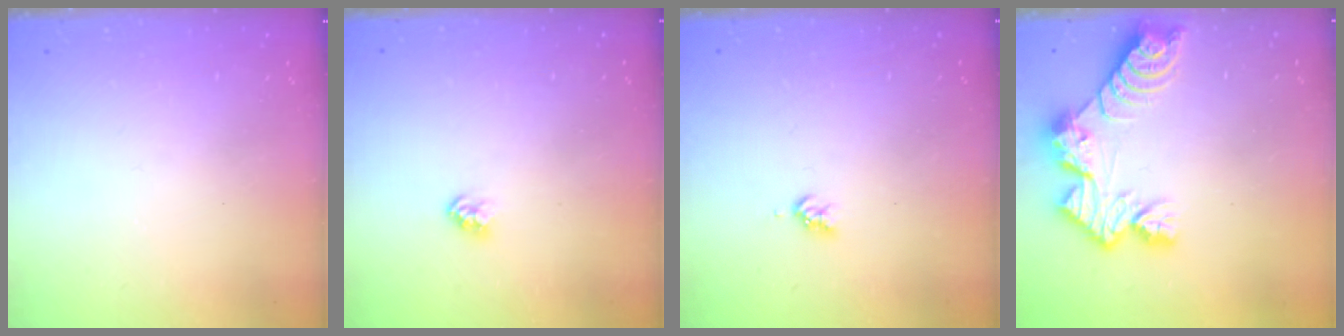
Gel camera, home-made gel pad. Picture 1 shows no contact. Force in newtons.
{"total": 2.4, "press": 2.4, "slide": 0.1}
{"total": 3.0, "press": 3.0, "slide": 0.4}
{"total": 10.3, "press": 10.3, "slide": 1.0}